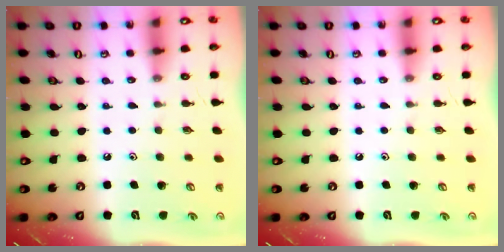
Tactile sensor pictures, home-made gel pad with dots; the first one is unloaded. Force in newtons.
{"total": 0.0}